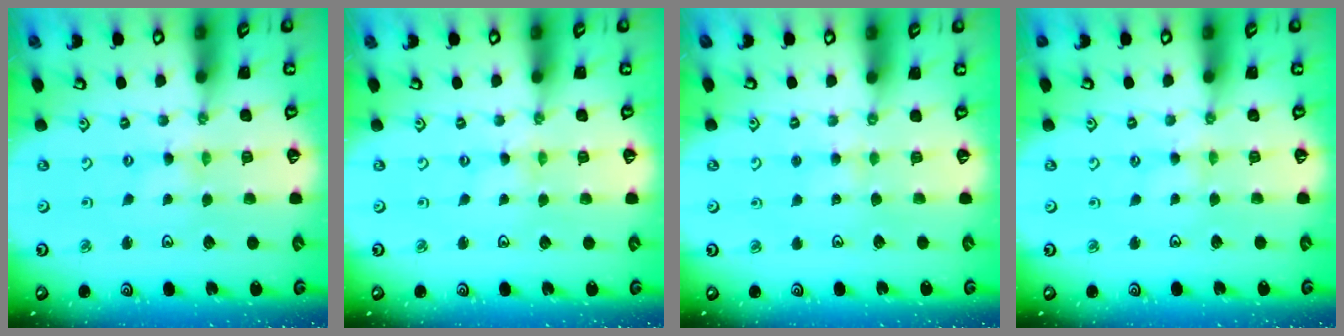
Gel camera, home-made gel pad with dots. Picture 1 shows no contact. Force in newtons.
{"total": 0.0}
{"total": 2.9, "press": 2.9, "slide": 0.4}
{"total": 1.8, "press": 1.8, "slide": 0.5}